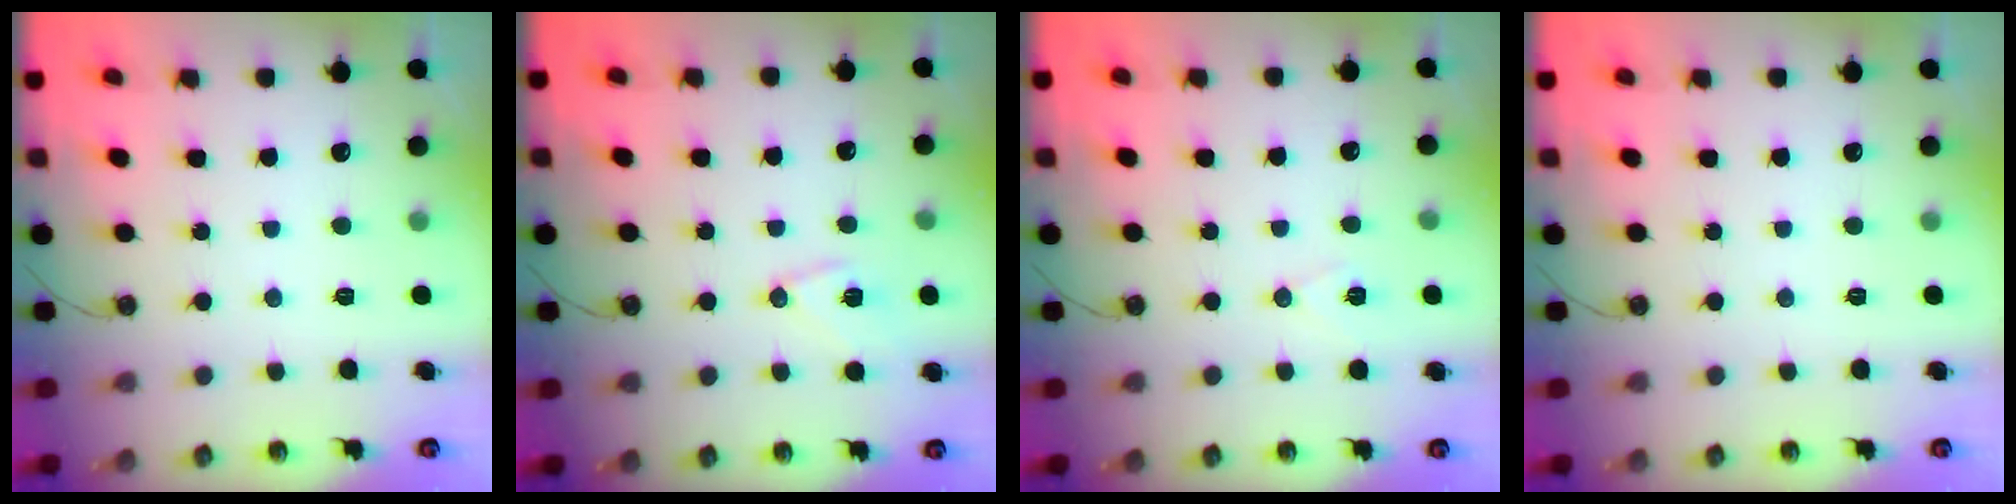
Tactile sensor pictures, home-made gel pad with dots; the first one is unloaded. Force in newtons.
{"total": 9.5, "press": 9.2, "slide": 2.5}
{"total": 6.3, "press": 4.9, "slide": 4.0}
{"total": 0.0}